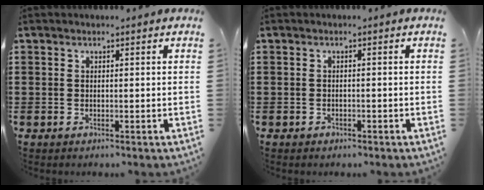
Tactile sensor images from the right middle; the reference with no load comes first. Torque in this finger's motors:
{"motor_torque": [0.09, 0.29, 0.00, -0.01]}